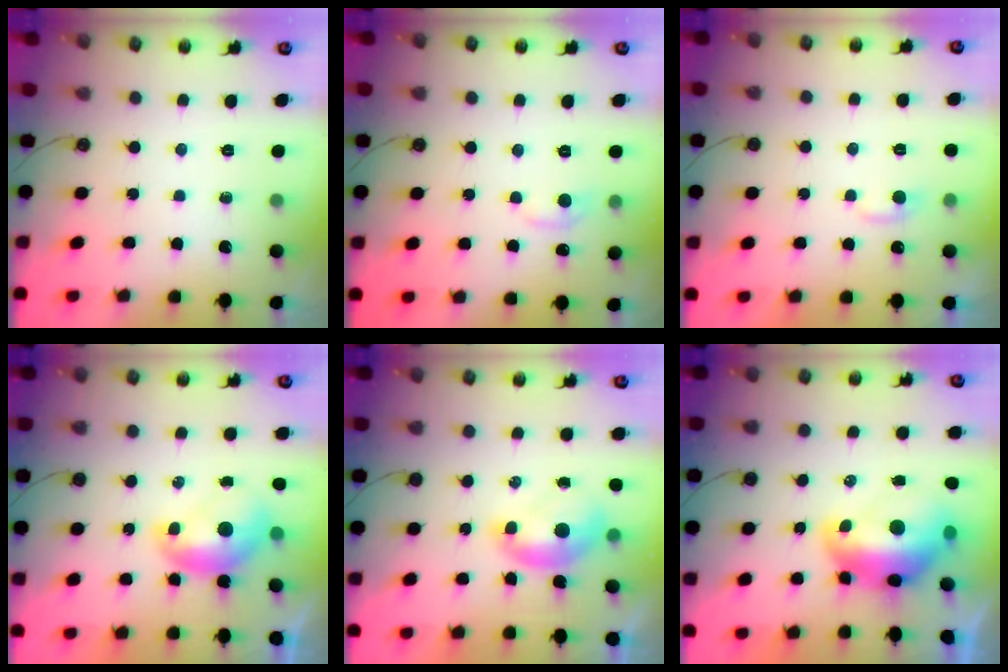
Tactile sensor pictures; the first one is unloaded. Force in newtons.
{"total": 1.0, "press": 0.4, "slide": 0.9}
{"total": 2.2, "press": 2.1, "slide": 0.5}
{"total": 1.6, "press": 1.5, "slide": 0.3}
{"total": 1.8, "press": 1.7, "slide": 0.7}
{"total": 5.3, "press": 5.1, "slide": 1.4}